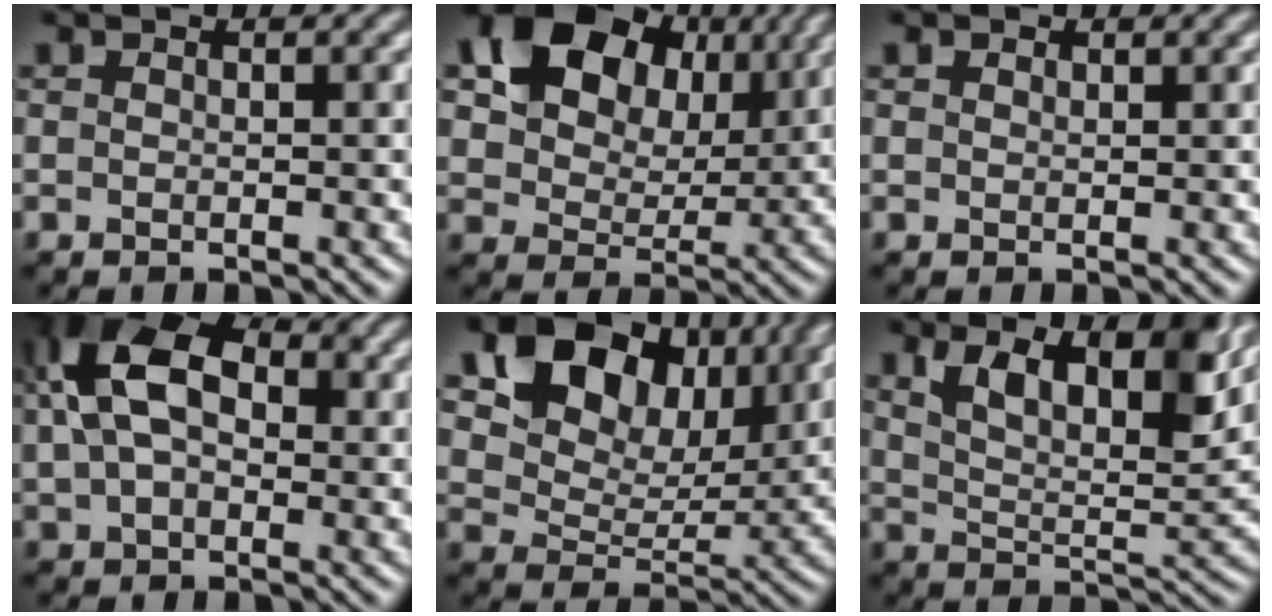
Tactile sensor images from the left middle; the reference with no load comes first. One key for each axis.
{"total": 13.0, "fx": 5.7, "fy": 8.9, "fz": 7.6, "tx": -0.140, "ty": 0.022, "tz": 0.094}
{"total": 0.8, "fx": 0.7, "fy": 0.4, "fz": 0.2, "tx": -0.006, "ty": 0.000, "tz": 0.009}
{"total": 11.4, "fx": 2.5, "fy": 7.2, "fz": 8.4, "tx": -0.167, "ty": 0.035, "tz": 0.028}
{"total": 15.8, "fx": 8.8, "fy": 10.1, "fz": 8.4, "tx": -0.165, "ty": 0.045, "tz": 0.143}
{"total": 9.5, "fx": 5.2, "fy": 3.5, "fz": 7.1, "tx": -0.127, "ty": 0.003, "tz": 0.092}